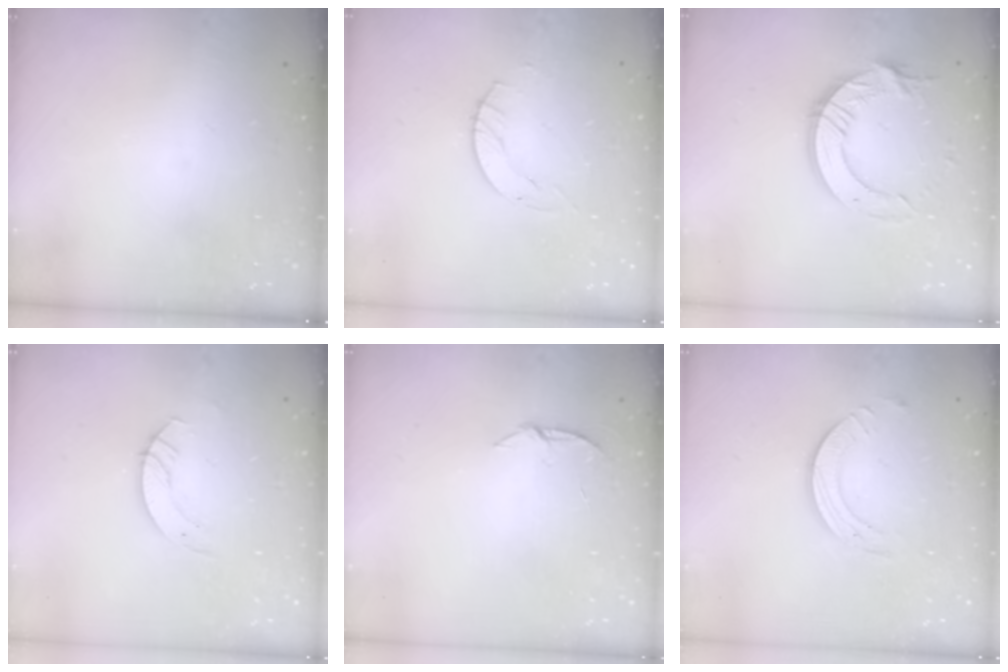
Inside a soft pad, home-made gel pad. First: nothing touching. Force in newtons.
{"total": 2.9, "press": 2.9, "slide": 0.4}
{"total": 13.5, "press": 13.5, "slide": 1.4}
{"total": 3.5, "press": 3.5, "slide": 0.3}
{"total": 4.3, "press": 4.3, "slide": 0.4}
{"total": 5.8, "press": 5.8, "slide": 0.6}